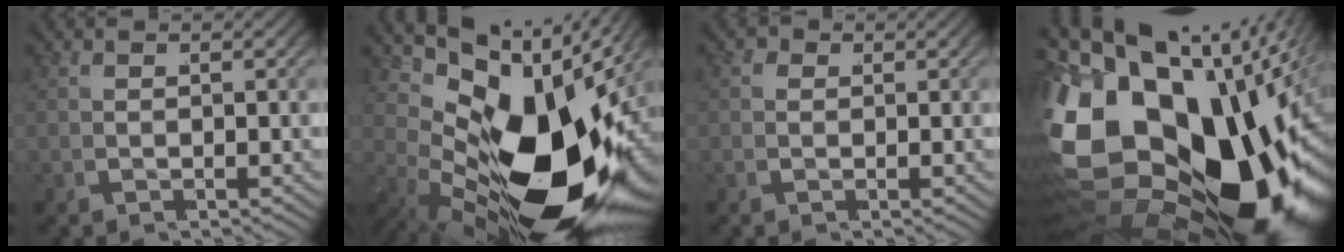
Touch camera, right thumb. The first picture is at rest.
{"total": 22.0, "force": [-1.4, 12.8, 17.8], "torque": [-0.277, -0.034, -0.009]}
{"total": 0.8, "force": [-0.1, 0.8, -0.2], "torque": [0.000, -0.003, -0.004]}
{"total": 31.7, "force": [-4.4, 22.6, 21.9], "torque": [-0.423, -0.066, -0.052]}